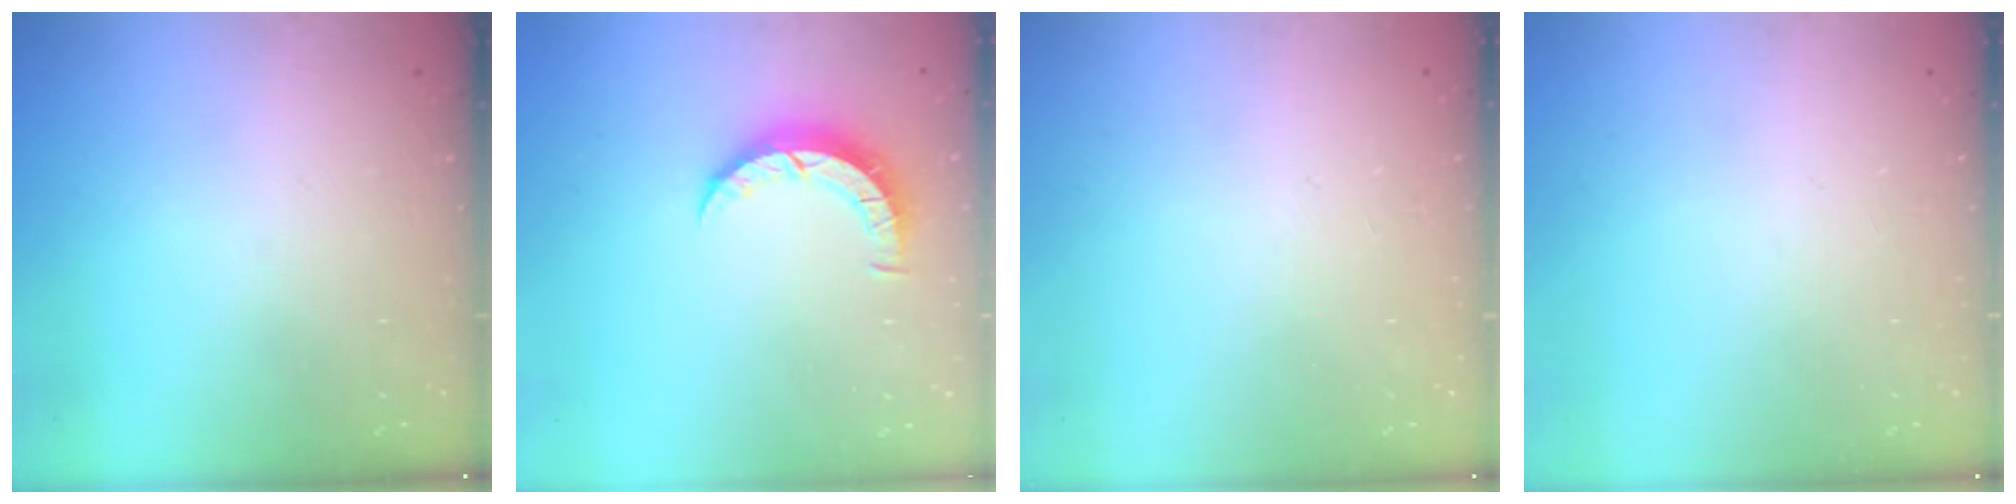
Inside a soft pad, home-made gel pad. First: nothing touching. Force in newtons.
{"total": 5.0, "press": 4.9, "slide": 0.6}
{"total": 2.6, "press": 2.6, "slide": 0.2}
{"total": 0.0}